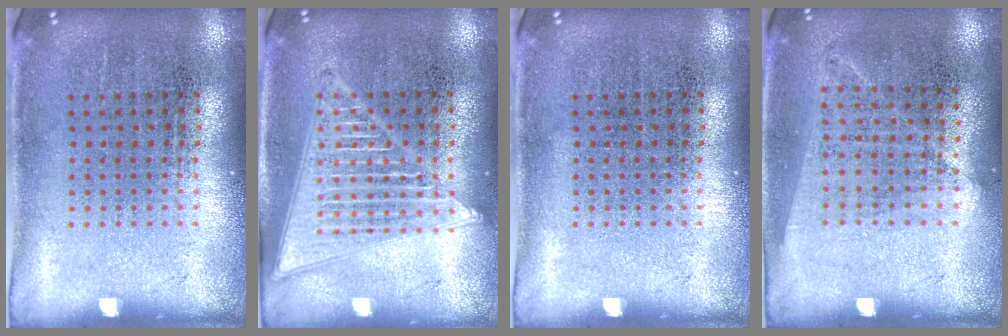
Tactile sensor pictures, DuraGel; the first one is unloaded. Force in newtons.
{"total": 2.2, "press": 2.2, "slide": 0.3}
{"total": 0.0}
{"total": 1.1, "press": 1.0, "slide": 0.5}